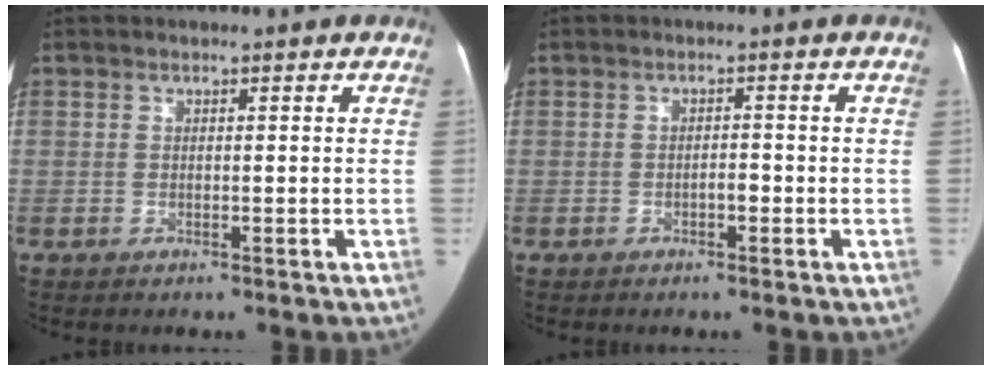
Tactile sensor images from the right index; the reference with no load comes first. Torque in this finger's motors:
{"motor_torque": [0.26, -0.11, 0.06, 0.03]}